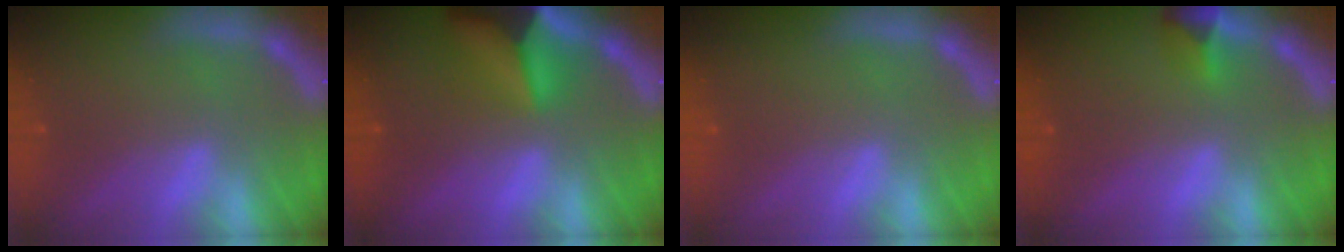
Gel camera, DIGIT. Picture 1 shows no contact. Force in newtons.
{"total": 8.4}
{"total": 0.0}
{"total": 1.9}